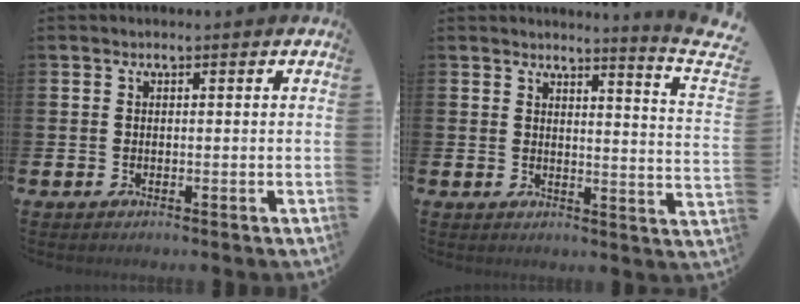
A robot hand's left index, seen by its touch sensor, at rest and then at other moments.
{"total": 2.7, "force": [2.4, -0.9, 0.8], "torque": [-0.008, -0.043, 0.028]}